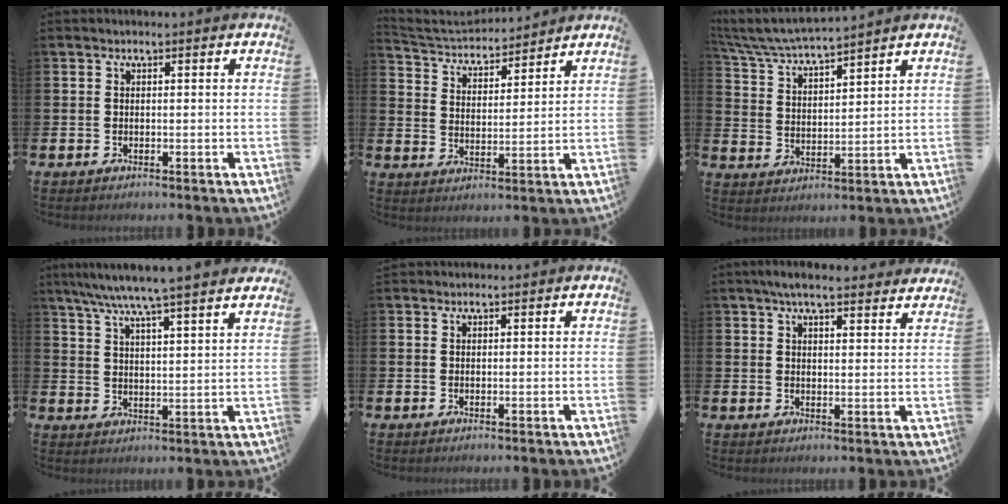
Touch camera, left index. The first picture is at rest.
{"total": 4.6, "force": [4.4, 1.2, 0.3], "torque": [-0.026, -0.034, 0.073]}
{"total": 5.7, "force": [5.5, 0.2, 1.3], "torque": [-0.047, -0.040, 0.094]}
{"total": 7.2, "force": [6.7, -0.4, 2.5], "torque": [-0.077, -0.040, 0.116]}
{"total": 0.9, "force": [0.9, 0.2, 0.0], "torque": [0.009, -0.002, 0.015]}
{"total": 5.2, "force": [4.8, 0.8, 1.9], "torque": [-0.045, -0.016, 0.086]}